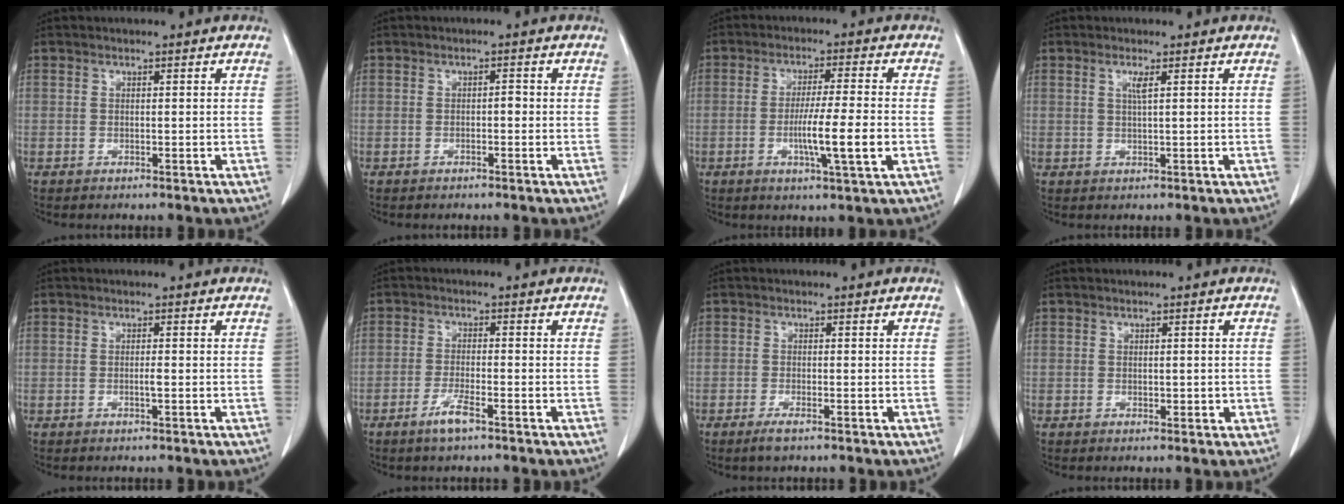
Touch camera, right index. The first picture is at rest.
{"total": 0.9, "force": [-0.2, 0.3, 0.8], "torque": [-0.010, 0.003, -0.004]}
{"total": 8.2, "force": [-1.9, -0.3, 8.0], "torque": [-0.135, -0.012, -0.035]}
{"total": 1.6, "force": [0.6, -0.2, 1.4], "torque": [-0.032, -0.001, 0.012]}
{"total": 0.8, "force": [-0.2, 0.0, 0.7], "torque": [-0.014, 0.000, -0.004]}
{"total": 3.7, "force": [-2.4, 0.3, 2.8], "torque": [-0.059, -0.004, -0.045]}
{"total": 2.0, "force": [-1.4, 0.3, 1.4], "torque": [-0.032, -0.003, -0.024]}
{"total": 1.3, "force": [-0.1, 0.8, 1.0], "torque": [-0.011, 0.002, 0.002]}